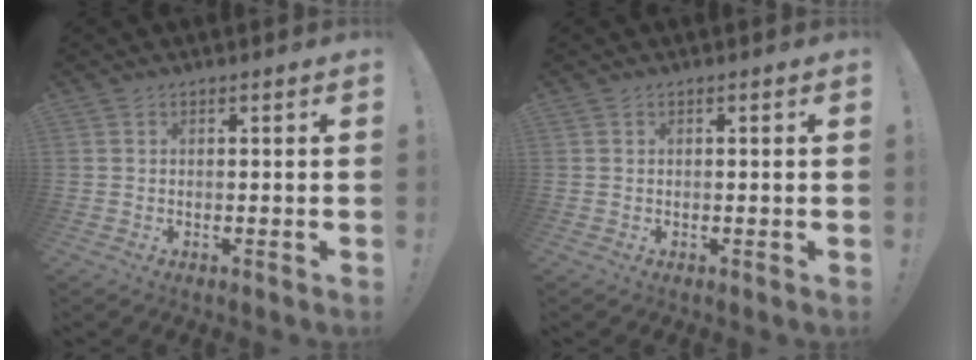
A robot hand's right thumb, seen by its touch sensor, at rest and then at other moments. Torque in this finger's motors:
{"motor_torque": [-0.12, -0.24, 0.13, -0.04, -0.06]}